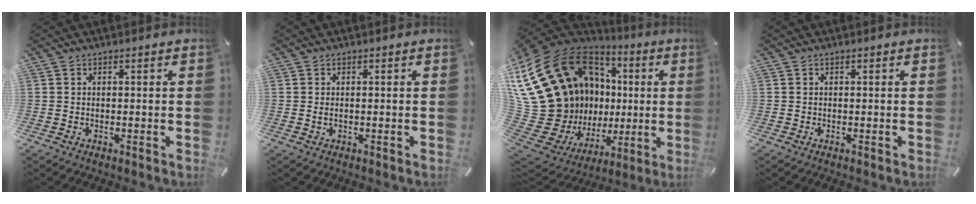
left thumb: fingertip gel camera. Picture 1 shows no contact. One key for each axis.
{"total": 1.0, "fx": 0.0, "fy": 0.5, "fz": 0.9, "tx": -0.017, "ty": 0.001, "tz": -0.001}
{"total": 29.5, "fx": 4.3, "fy": 22.2, "fz": 19.0, "tx": -0.351, "ty": -0.076, "tz": 0.156}
{"total": 0.0}